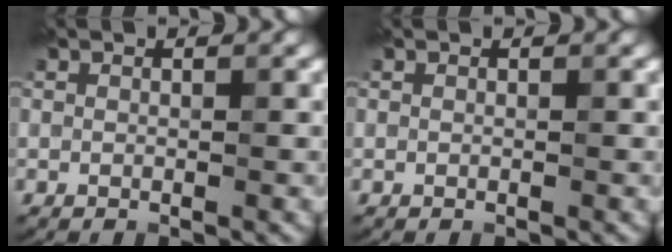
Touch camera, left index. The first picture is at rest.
{"total": 0.0}